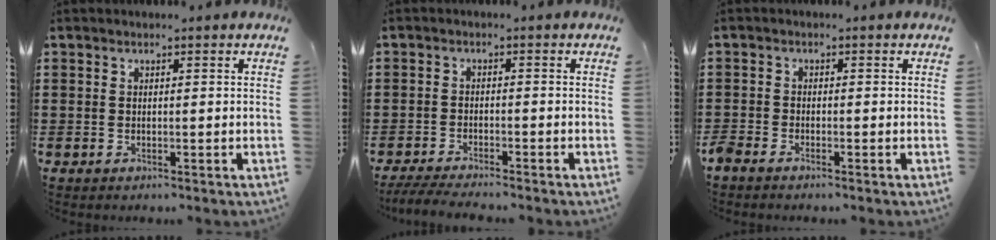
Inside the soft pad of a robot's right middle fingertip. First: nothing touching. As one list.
[{"total": 3.2, "force": [-3.0, 0.0, 1.0], "torque": [-0.024, -0.005, -0.062]}, {"total": 1.3, "force": [-1.1, 0.2, 0.5], "torque": [-0.026, -0.003, -0.027]}]